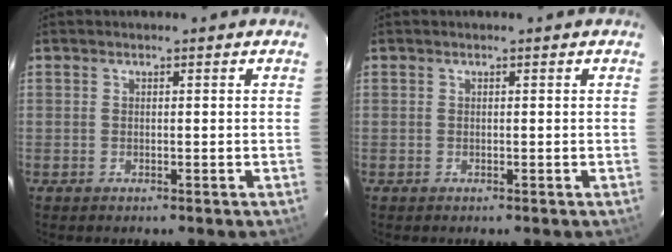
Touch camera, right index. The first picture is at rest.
{"total": 0.0}